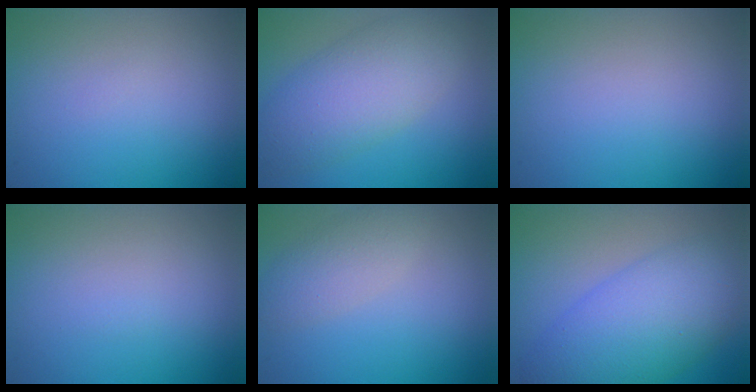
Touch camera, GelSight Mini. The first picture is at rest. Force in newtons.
{"total": 6.2, "press": 6.2, "slide": 0.1}
{"total": 0.0}
{"total": 0.0}
{"total": 2.6, "press": 2.6, "slide": 0.2}
{"total": 8.0, "press": 8.0, "slide": 0.3}